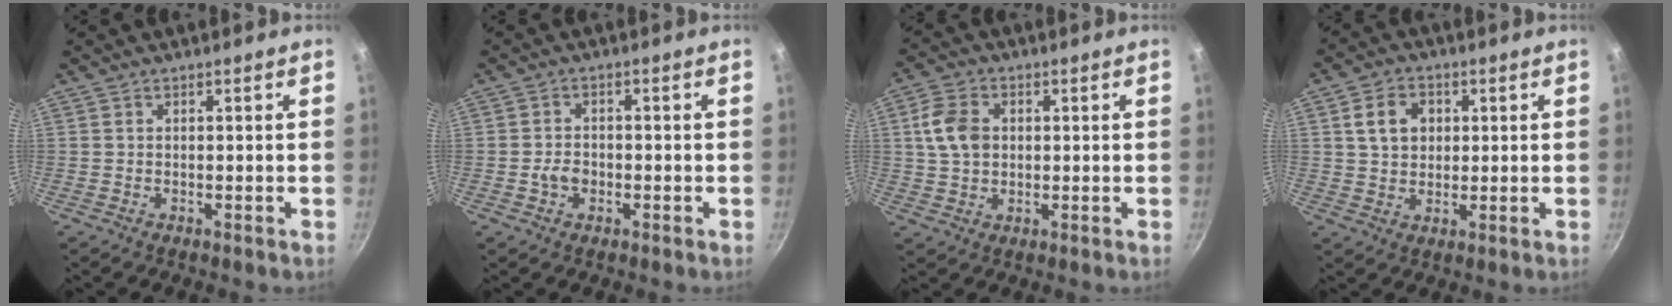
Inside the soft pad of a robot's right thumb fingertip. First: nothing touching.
{"total": 3.2, "force": [-1.0, 2.3, 2.0], "torque": [-0.028, 0.013, -0.018]}
{"total": 7.8, "force": [1.3, 5.8, 5.1], "torque": [-0.086, 0.008, 0.019]}
{"total": 7.3, "force": [1.8, 5.8, 4.1], "torque": [-0.054, 0.006, 0.028]}